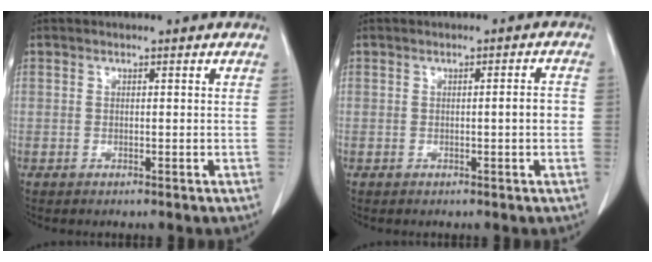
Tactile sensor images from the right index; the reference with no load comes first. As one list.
[{"total": 2.3, "force": [-0.3, 0.2, 2.3], "torque": [-0.029, 0.001, -0.006]}]